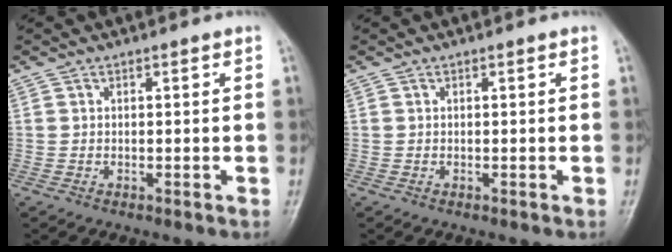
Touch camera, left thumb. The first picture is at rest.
{"total": 0.0}